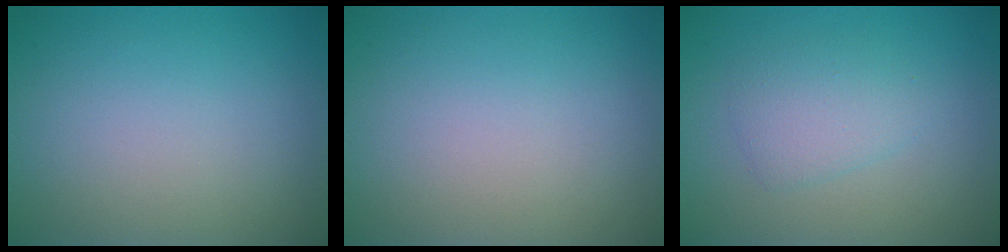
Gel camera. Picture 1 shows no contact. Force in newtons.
{"total": 0.0}
{"total": 2.4, "press": 2.4, "slide": 0.0}